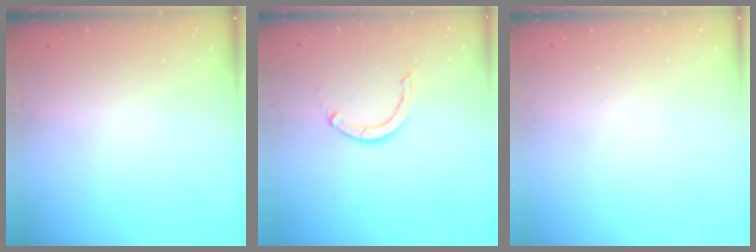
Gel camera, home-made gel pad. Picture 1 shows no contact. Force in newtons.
{"total": 3.7, "press": 3.6, "slide": 0.4}
{"total": 0.0}